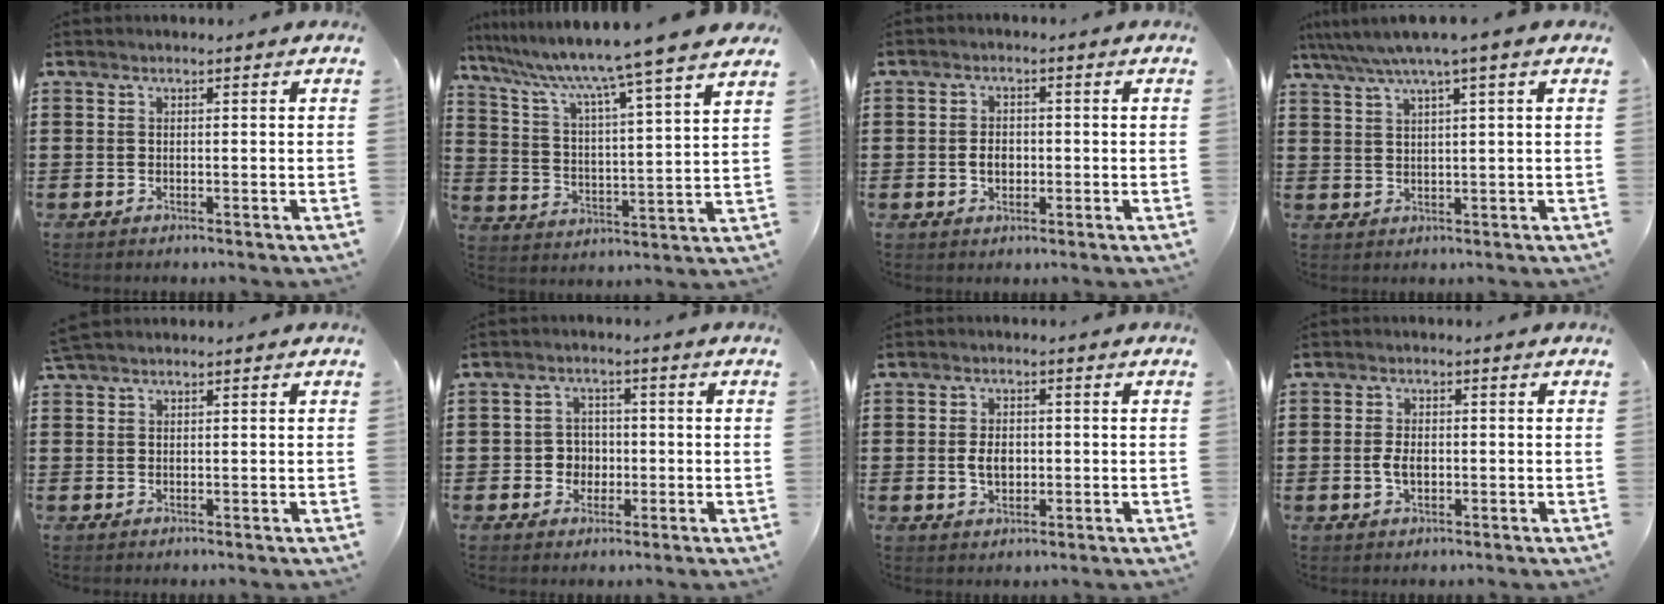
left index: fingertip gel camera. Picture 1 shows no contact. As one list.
[{"total": 8.1, "force": [6.9, -1.8, 3.9], "torque": [-0.105, -0.062, 0.104]}, {"total": 2.8, "force": [-0.4, 1.9, 2.0], "torque": [-0.033, 0.000, -0.011]}, {"total": 4.3, "force": [2.5, -0.2, 3.4], "torque": [-0.074, -0.004, 0.040]}, {"total": 1.5, "force": [1.3, 0.3, 0.7], "torque": [-0.018, 0.002, 0.025]}, {"total": 3.4, "force": [-0.6, 3.1, 1.1], "torque": [-0.033, 0.006, -0.016]}, {"total": 3.7, "force": [0.0, 2.3, 2.9], "torque": [-0.049, 0.003, -0.004]}, {"total": 3.1, "force": [-0.3, 1.7, 2.6], "torque": [-0.058, 0.001, -0.007]}]